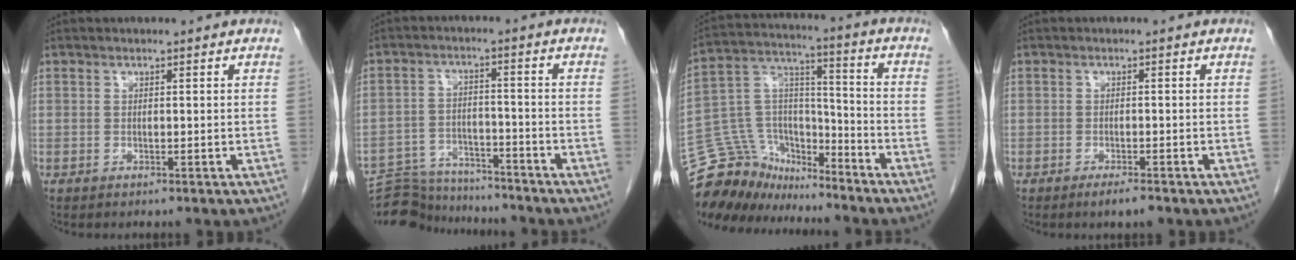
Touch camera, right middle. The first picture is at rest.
{"total": 12.3, "force": [-11.9, 2.7, 1.5], "torque": [-0.029, 0.016, -0.183]}
{"total": 14.5, "force": [-13.4, 5.1, 1.9], "torque": [-0.038, 0.057, -0.244]}
{"total": 2.2, "force": [-1.6, 0.3, 1.5], "torque": [-0.027, -0.004, -0.023]}